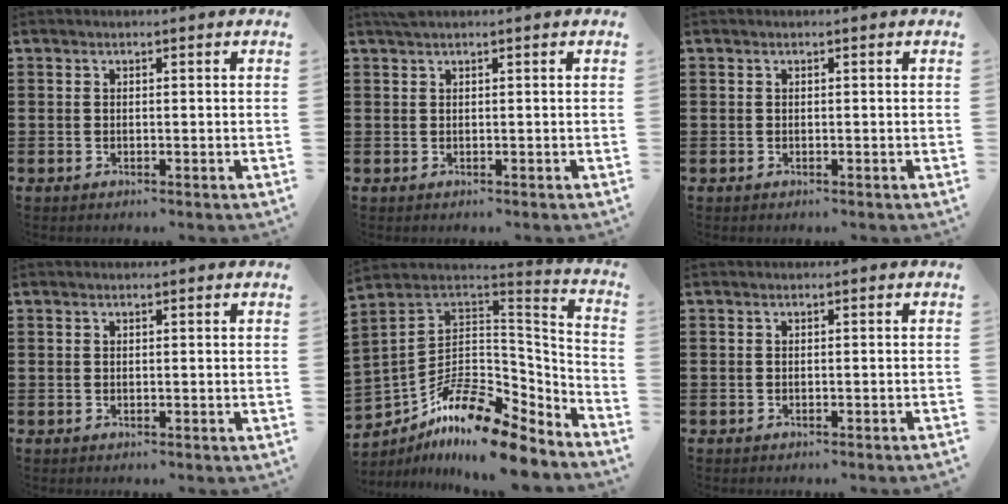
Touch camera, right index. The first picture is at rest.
{"total": 0.6, "force": [0.5, 0.0, 0.4], "torque": [-0.009, 0.000, 0.010]}
{"total": 0.0}
{"total": 0.0}
{"total": 12.1, "force": [-8.8, 4.8, 6.8], "torque": [-0.123, 0.018, -0.166]}
{"total": 0.7, "force": [-0.7, 0.0, 0.2], "torque": [-0.005, -0.002, -0.014]}